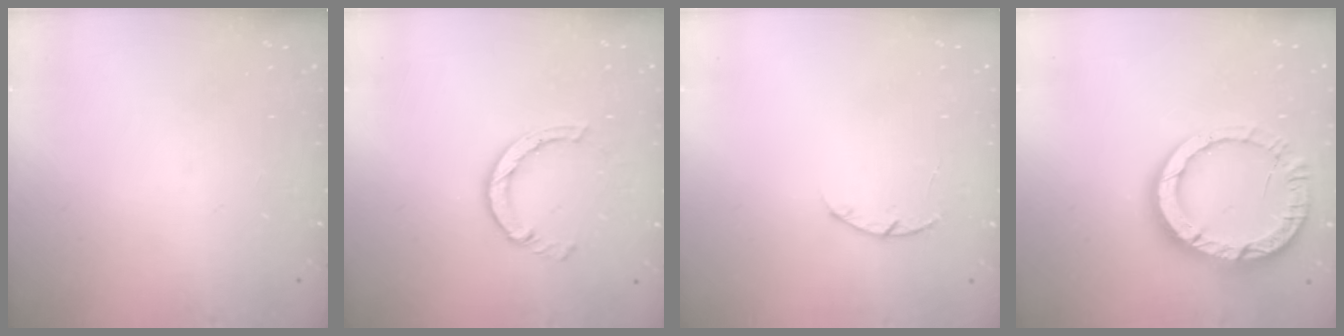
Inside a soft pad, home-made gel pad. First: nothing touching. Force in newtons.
{"total": 5.8, "press": 5.8, "slide": 0.8}
{"total": 2.9, "press": 2.9, "slide": 0.5}
{"total": 13.6, "press": 13.5, "slide": 1.1}